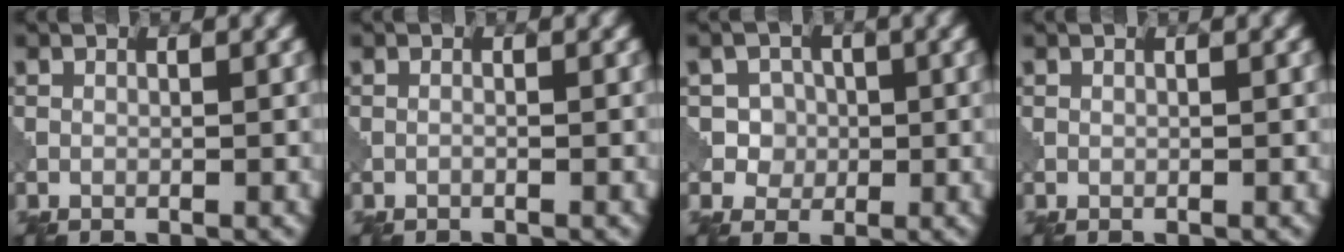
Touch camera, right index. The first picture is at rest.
{"total": 0.0}
{"total": 3.2, "force": [0.3, 3.1, 0.8], "torque": [0.002, 0.004, 0.004]}
{"total": 0.0}